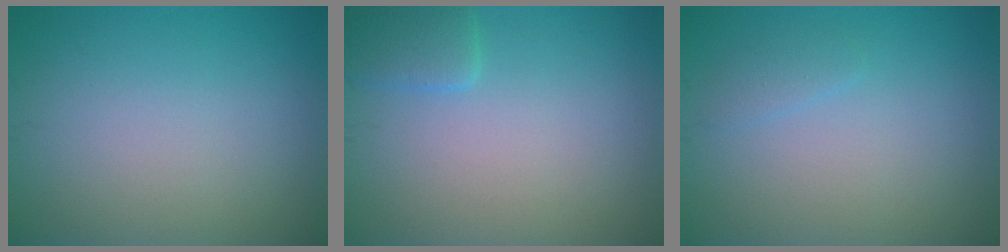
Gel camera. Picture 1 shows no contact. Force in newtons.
{"total": 2.3, "press": 2.3, "slide": 0.2}
{"total": 0.9, "press": 0.9, "slide": 0.1}